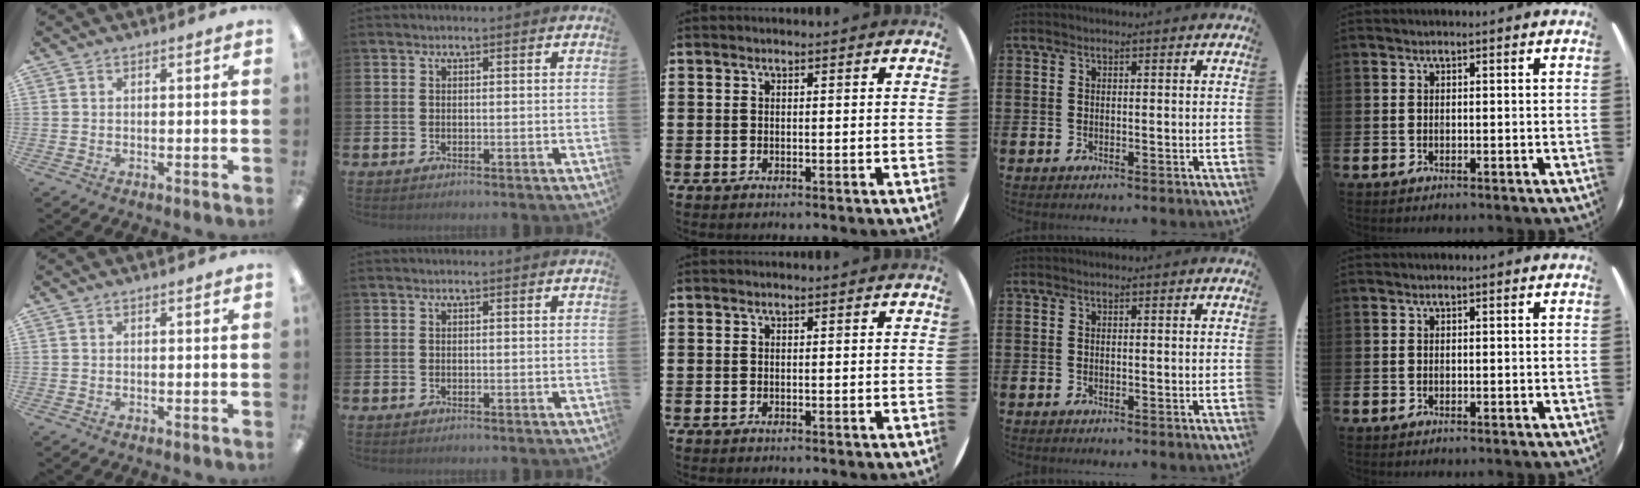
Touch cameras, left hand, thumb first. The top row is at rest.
{}